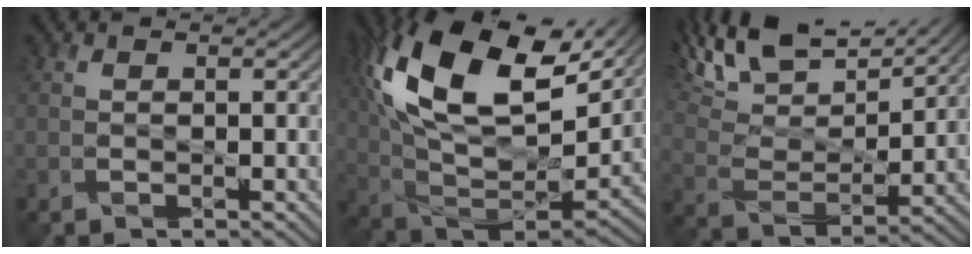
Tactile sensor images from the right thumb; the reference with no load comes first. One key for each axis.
{"total": 19.8, "fx": 8.5, "fy": 10.5, "fz": 14.4, "tx": -0.321, "ty": 0.038, "tz": 0.152}
{"total": 15.8, "fx": 11.6, "fy": 5.6, "fz": 9.2, "tx": -0.217, "ty": 0.024, "tz": 0.177}